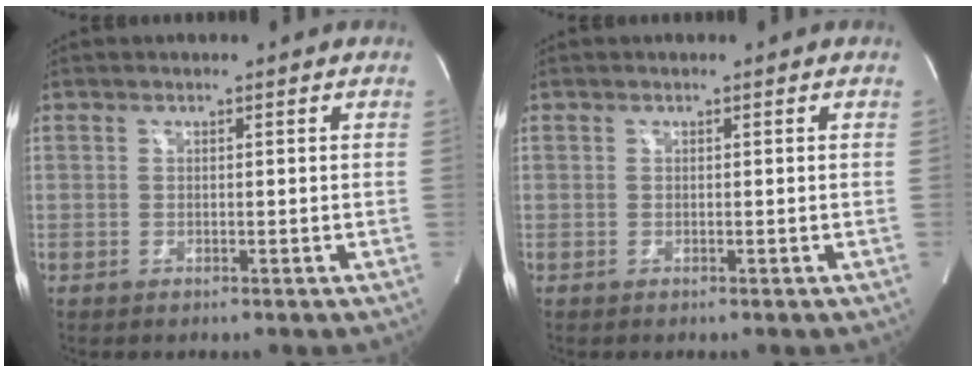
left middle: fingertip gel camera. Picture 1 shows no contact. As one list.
[{"total": 0.0}]